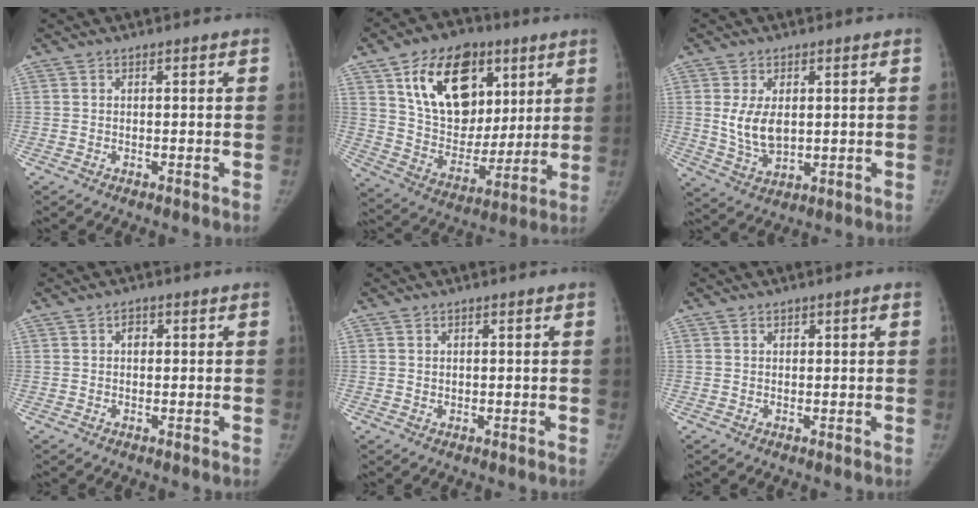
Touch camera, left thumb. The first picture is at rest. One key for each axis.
{"total": 22.2, "fx": 9.6, "fy": 14.9, "fz": 13.4, "tx": -0.179, "ty": -0.031, "tz": 0.166}
{"total": 7.4, "fx": 1.0, "fy": 4.4, "fz": 5.8, "tx": -0.100, "ty": -0.012, "tz": 0.031}
{"total": 1.6, "fx": 0.4, "fy": 1.2, "fz": 1.0, "tx": -0.009, "ty": 0.003, "tz": 0.002}
{"total": 0.7, "fx": 0.3, "fy": 0.6, "fz": 0.2, "tx": 0.004, "ty": -0.001, "tz": 0.005}
{"total": 1.3, "fx": 0.5, "fy": 0.7, "fz": 0.9, "tx": -0.005, "ty": 0.000, "tz": 0.009}